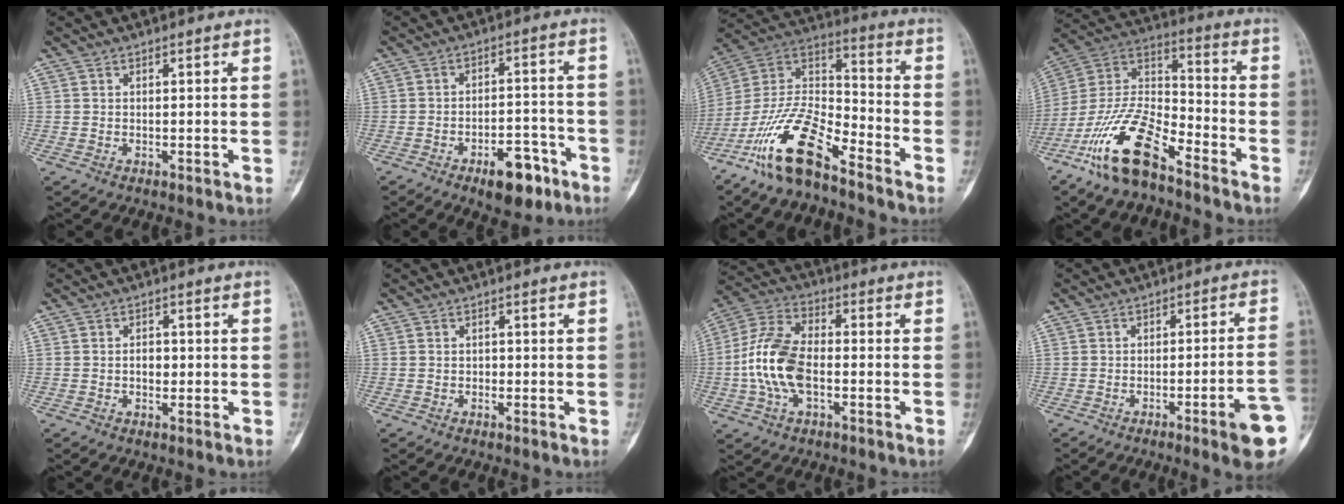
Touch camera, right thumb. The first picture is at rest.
{"total": 9.3, "force": [-5.4, 4.4, 6.2], "torque": [-0.065, 0.034, -0.076]}
{"total": 17.3, "force": [-11.6, 5.8, 11.4], "torque": [-0.211, 0.077, -0.223]}
{"total": 17.5, "force": [-11.3, 6.5, 11.7], "torque": [-0.222, 0.072, -0.217]}
{"total": 2.3, "force": [-0.2, 1.7, 1.6], "torque": [-0.016, 0.005, -0.005]}
{"total": 0.7, "force": [-0.2, 0.6, 0.2], "torque": [-0.002, 0.003, -0.004]}
{"total": 13.0, "force": [-2.1, 7.2, 10.6], "torque": [-0.225, 0.030, -0.044]}
{"total": 10.7, "force": [-4.4, 0.8, 9.7], "torque": [-0.119, 0.019, -0.059]}